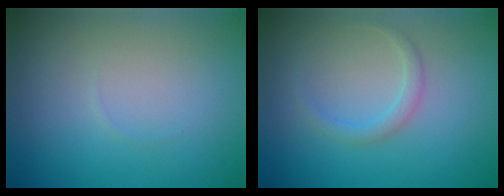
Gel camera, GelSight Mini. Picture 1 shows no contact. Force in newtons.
{"total": 1.4, "press": 1.4, "slide": 0.0}